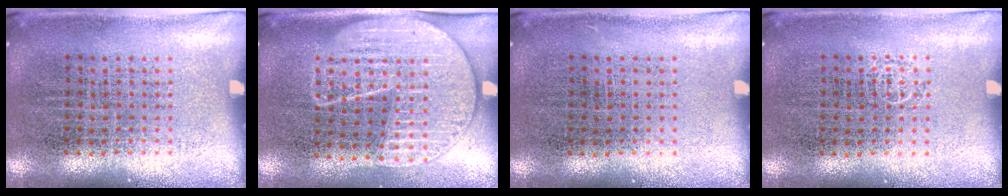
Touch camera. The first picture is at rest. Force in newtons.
{"total": 1.8, "press": 1.6, "slide": 0.9}
{"total": 0.0}
{"total": 0.6, "press": 0.6, "slide": 0.1}